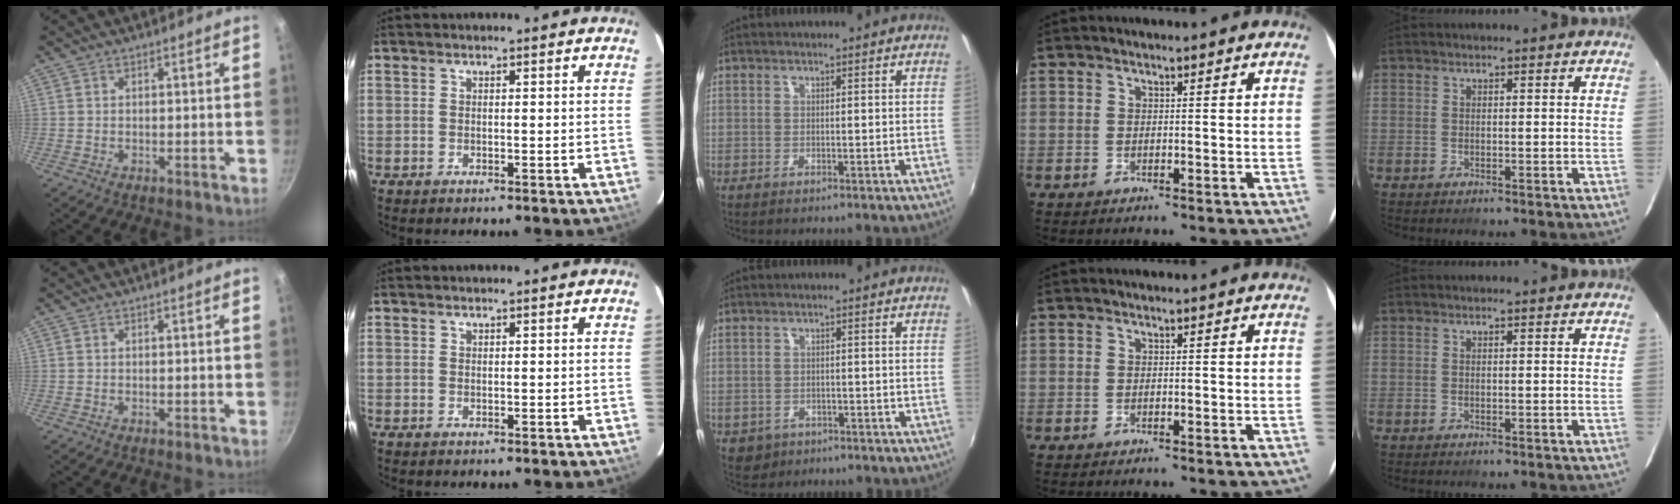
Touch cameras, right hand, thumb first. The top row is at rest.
{"middle": {"total": 3.8, "force": [-1.5, 3.3, 1.1], "torque": [-0.032, -0.004, -0.016]}}